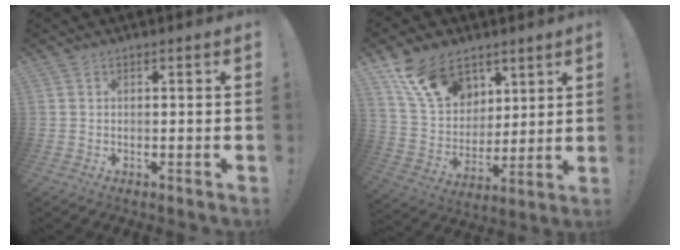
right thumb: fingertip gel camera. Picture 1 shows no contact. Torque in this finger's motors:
{"motor_torque": [-0.02, 1.40, 0.14, 0.38, 0.14]}